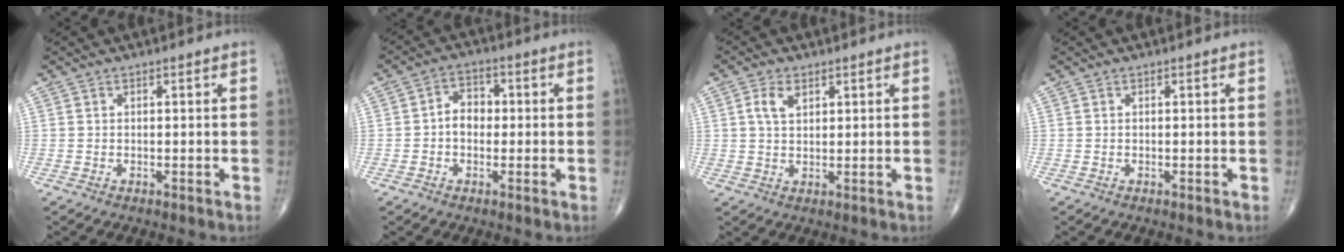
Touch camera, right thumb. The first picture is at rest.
{"total": 4.9, "force": [-0.3, 3.8, 3.1], "torque": [-0.034, 0.019, -0.014]}
{"total": 4.0, "force": [1.7, 2.4, 2.7], "torque": [-0.050, -0.002, 0.033]}
{"total": 0.0}